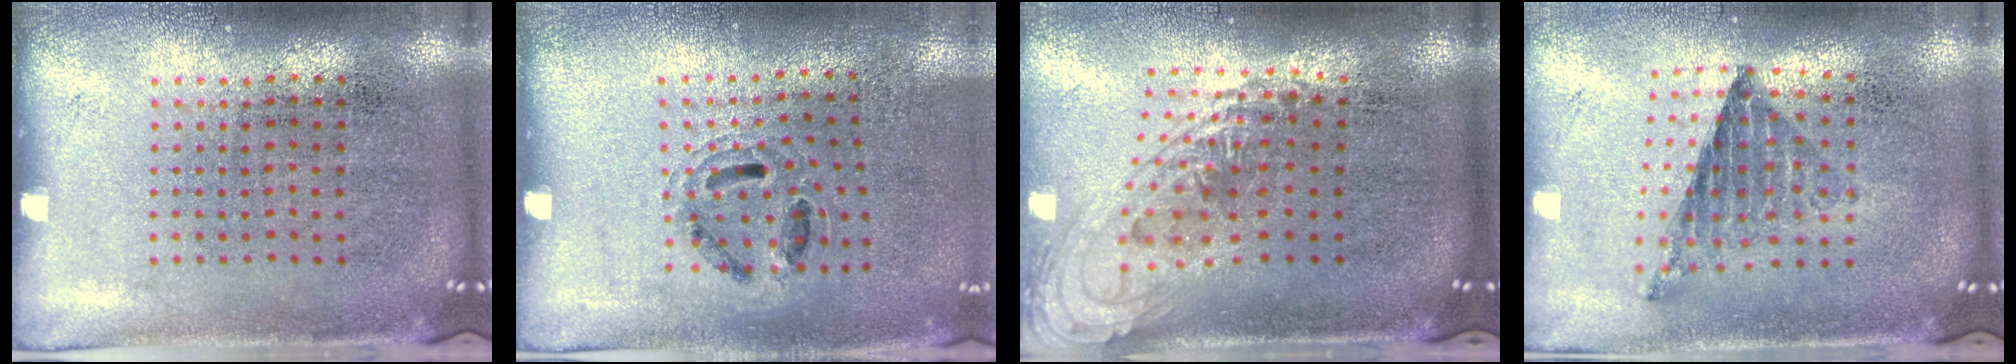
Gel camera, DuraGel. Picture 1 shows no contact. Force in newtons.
{"total": 0.9, "press": 0.8, "slide": 0.2}
{"total": 1.5, "press": 1.3, "slide": 0.7}
{"total": 0.9, "press": 0.8, "slide": 0.2}